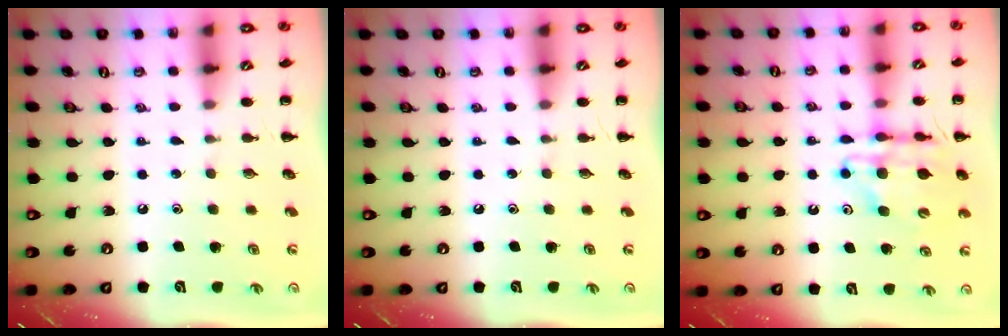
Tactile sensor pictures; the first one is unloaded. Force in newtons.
{"total": 0.0}
{"total": 12.9, "press": 12.3, "slide": 3.8}